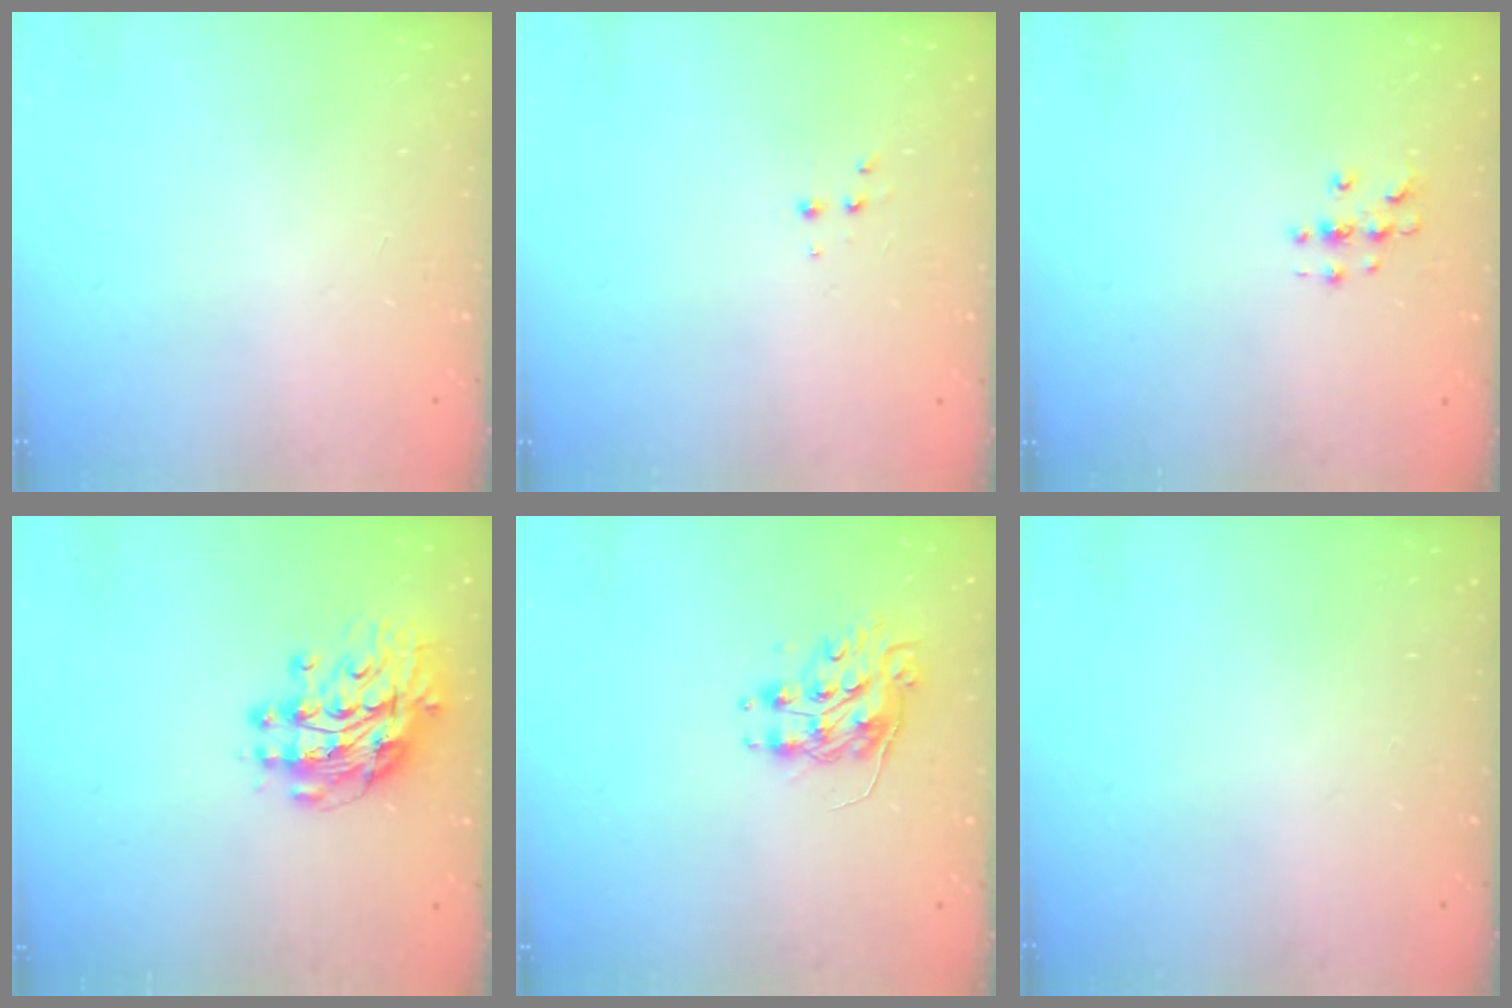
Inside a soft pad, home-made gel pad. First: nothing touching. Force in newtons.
{"total": 1.9, "press": 1.9, "slide": 0.2}
{"total": 2.8, "press": 2.8, "slide": 0.2}
{"total": 12.2, "press": 12.1, "slide": 1.1}
{"total": 8.8, "press": 8.7, "slide": 0.4}
{"total": 0.0}